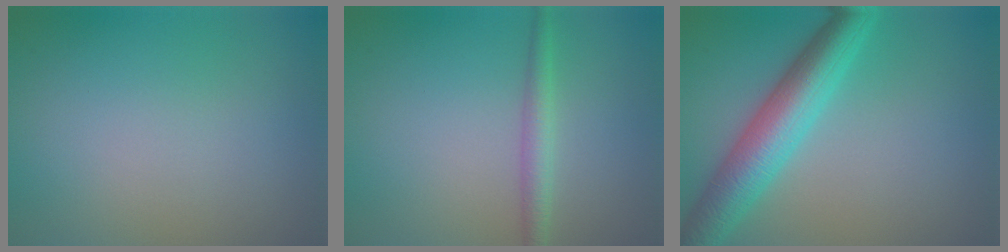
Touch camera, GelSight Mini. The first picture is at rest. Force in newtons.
{"total": 1.9, "press": 1.9, "slide": 0.0}
{"total": 6.5, "press": 6.5, "slide": 0.2}